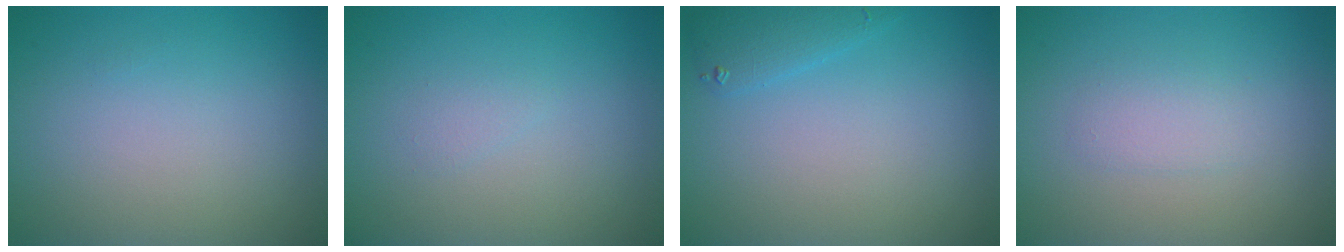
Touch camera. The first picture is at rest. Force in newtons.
{"total": 0.6, "press": 0.6, "slide": 0.1}
{"total": 1.7, "press": 1.7, "slide": 0.2}
{"total": 1.5, "press": 1.5, "slide": 0.1}